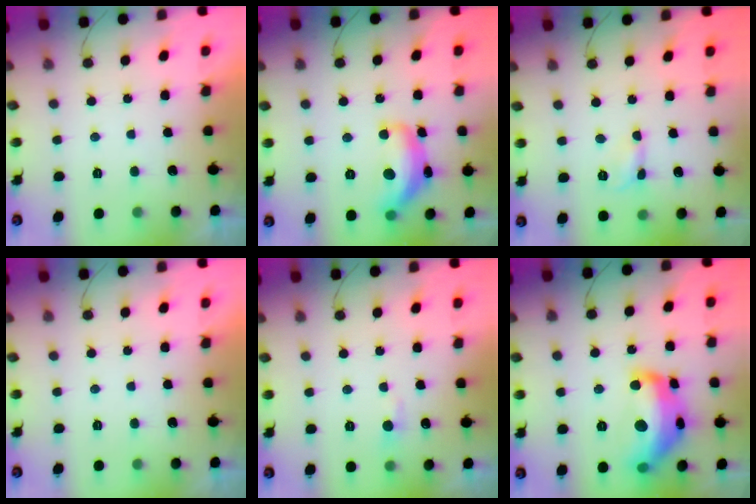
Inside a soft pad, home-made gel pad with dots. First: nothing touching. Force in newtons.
{"total": 14.1, "press": 14.0, "slide": 0.9}
{"total": 2.7, "press": 2.7, "slide": 0.2}
{"total": 0.0}
{"total": 4.3, "press": 4.3, "slide": 0.6}
{"total": 19.1, "press": 19.0, "slide": 1.0}